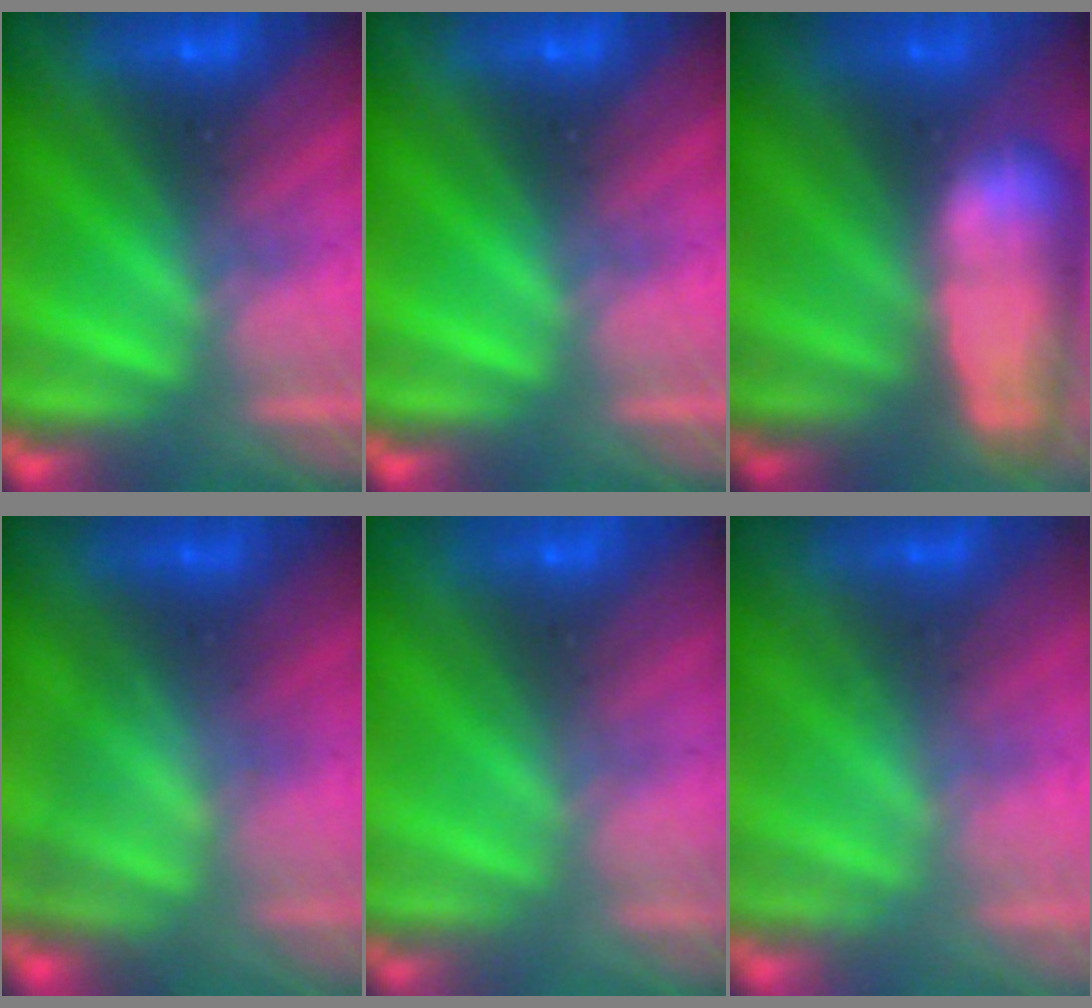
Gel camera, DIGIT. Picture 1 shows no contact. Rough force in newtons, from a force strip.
{"total": 0.0}
{"total": 7.4}
{"total": 3.4}
{"total": 9.1}
{"total": 2.2}